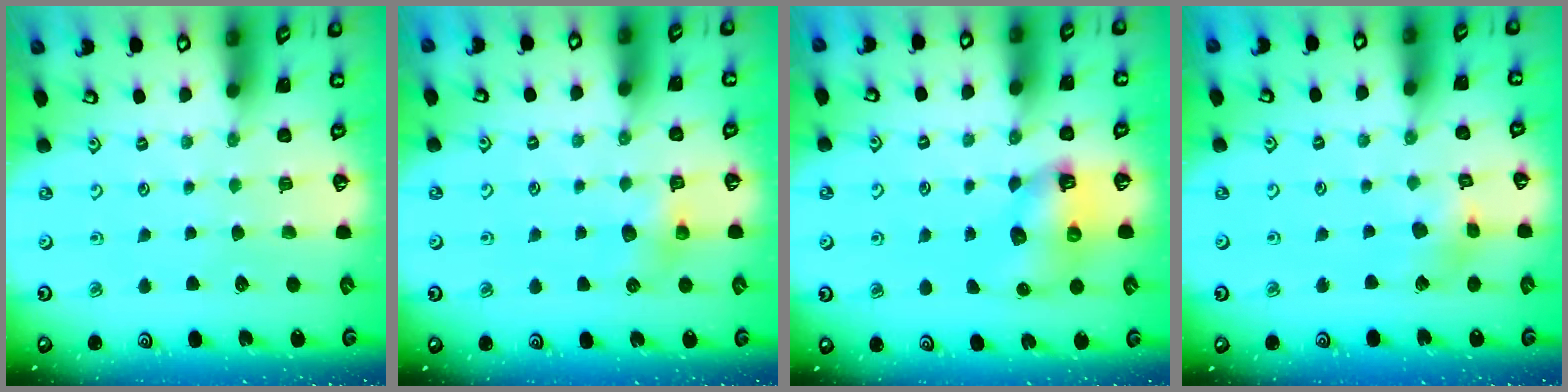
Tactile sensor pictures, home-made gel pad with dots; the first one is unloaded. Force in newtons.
{"total": 5.6, "press": 5.5, "slide": 0.4}
{"total": 8.3, "press": 8.3, "slide": 1.0}
{"total": 6.3, "press": 6.2, "slide": 0.6}